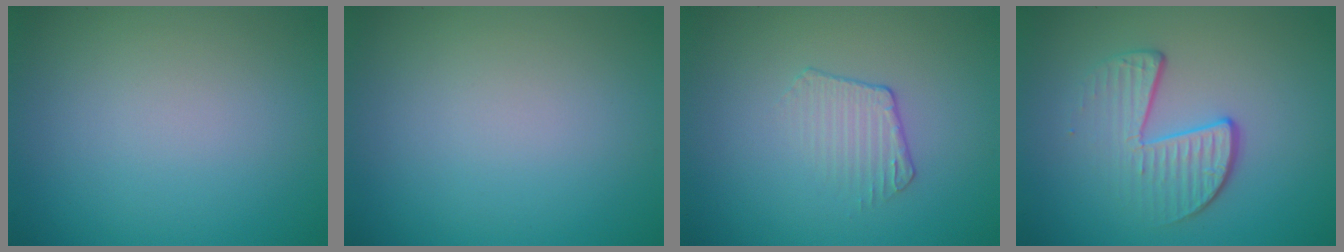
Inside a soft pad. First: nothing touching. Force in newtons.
{"total": 0.0}
{"total": 1.8, "press": 0.9, "slide": 1.5}
{"total": 4.0, "press": 2.7, "slide": 2.9}